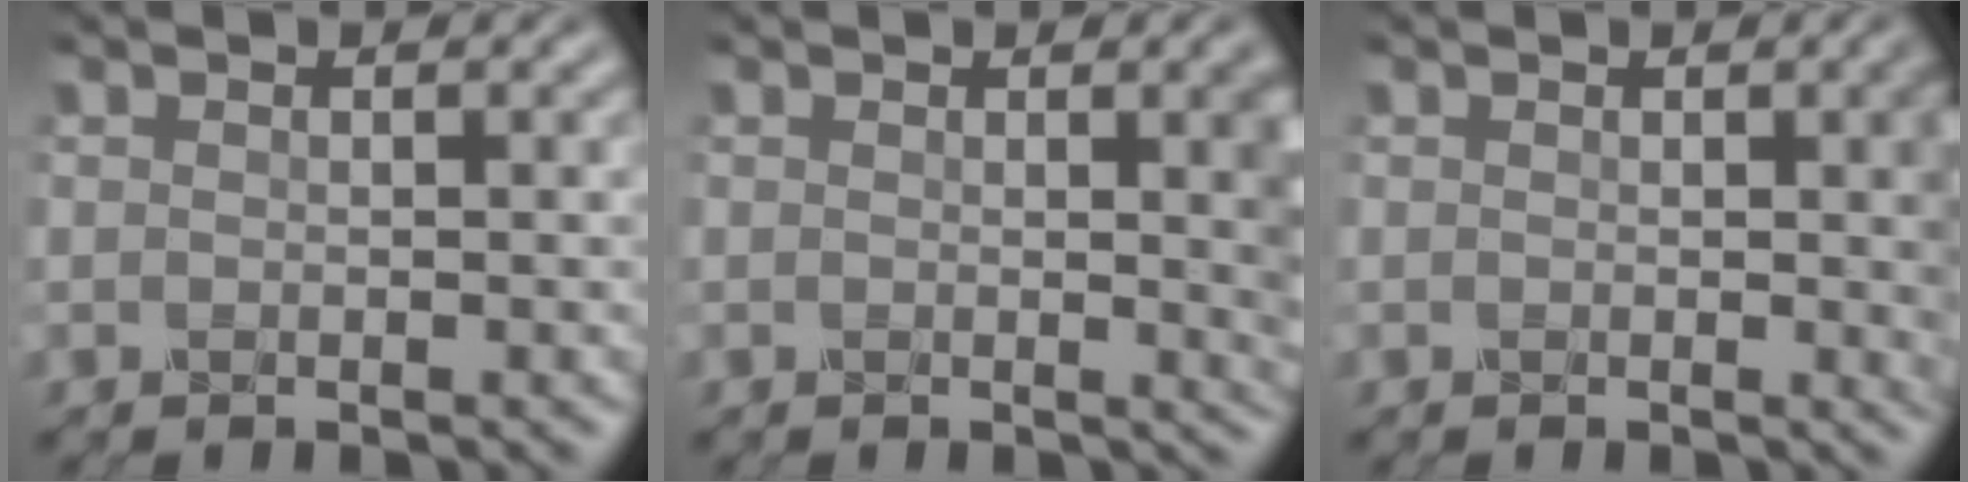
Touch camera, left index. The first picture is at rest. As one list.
[{"total": 4.1, "force": [0.5, 1.2, 3.9], "torque": [-0.029, 0.002, 0.006]}, {"total": 3.5, "force": [0.4, 0.9, 3.4], "torque": [-0.026, 0.004, 0.004]}]